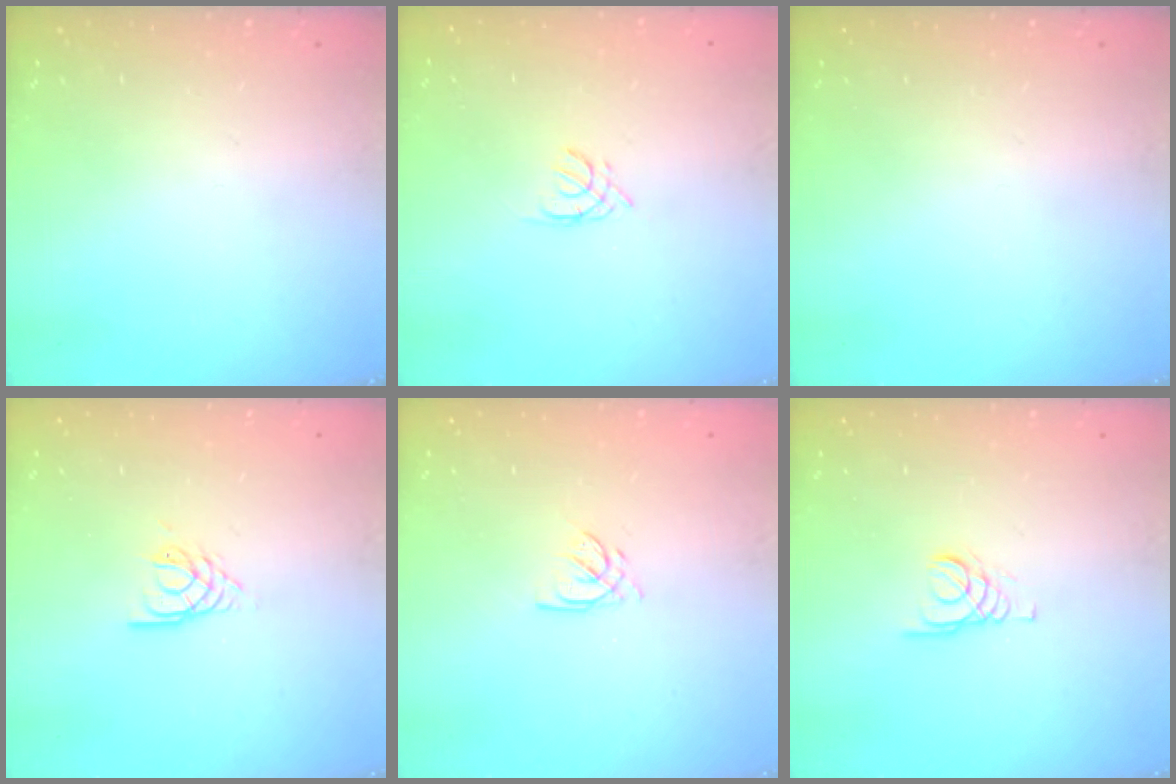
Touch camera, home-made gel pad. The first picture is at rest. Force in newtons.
{"total": 1.7, "press": 1.7, "slide": 0.3}
{"total": 0.0}
{"total": 3.5, "press": 3.5, "slide": 0.4}
{"total": 2.5, "press": 2.5, "slide": 0.3}
{"total": 1.4, "press": 1.4, "slide": 0.2}